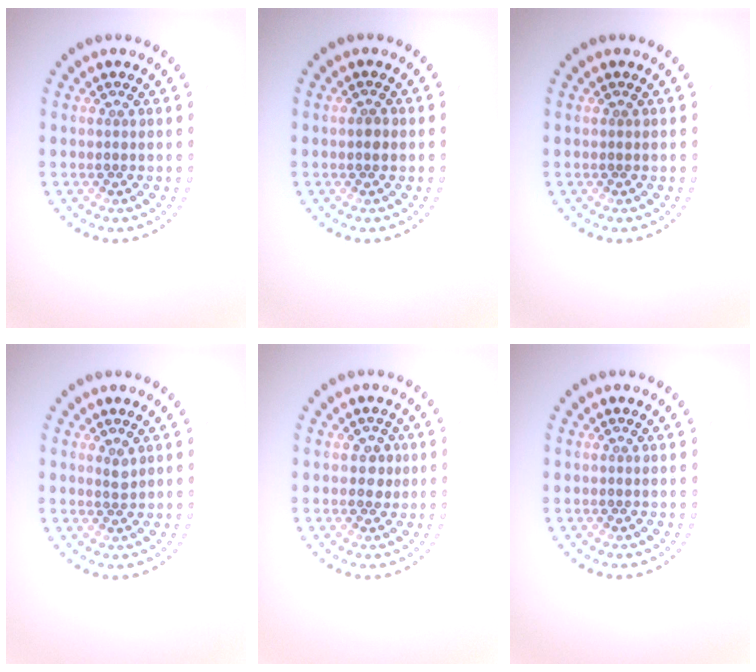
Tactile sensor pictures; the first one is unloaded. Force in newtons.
{"total": 1.0, "press": 0.9, "slide": 0.3}
{"total": 0.0}
{"total": 0.9, "press": 0.7, "slide": 0.6}
{"total": 1.5, "press": 1.4, "slide": 0.3}
{"total": 0.0}